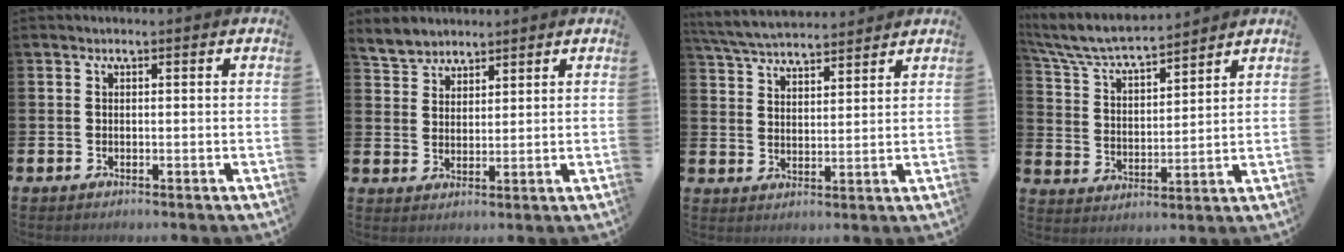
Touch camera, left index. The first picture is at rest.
{"total": 3.6, "force": [3.4, 1.1, -0.4], "torque": [0.003, -0.015, 0.062]}
{"total": 5.5, "force": [5.4, 0.7, 0.7], "torque": [-0.032, -0.029, 0.096]}
{"total": 6.9, "force": [6.5, 0.8, 2.2], "torque": [-0.068, -0.045, 0.111]}